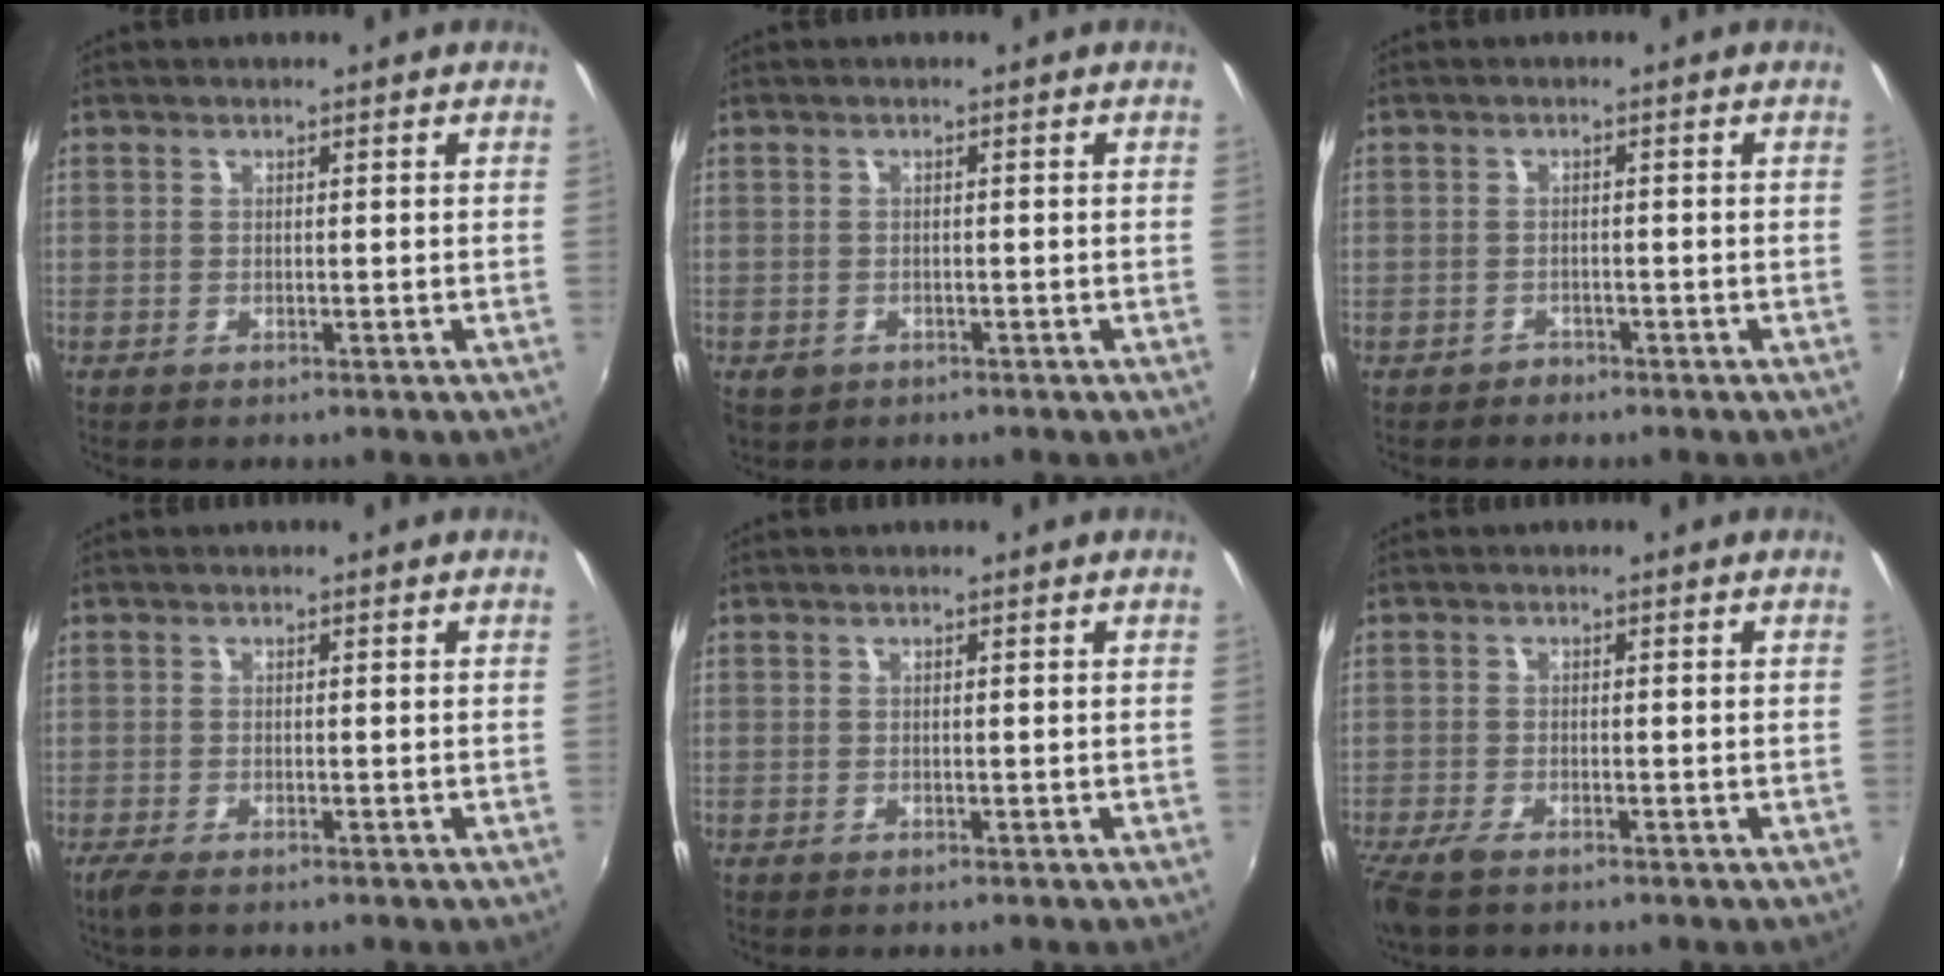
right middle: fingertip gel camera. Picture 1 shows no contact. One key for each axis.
{"total": 2.2, "fx": -1.0, "fy": 1.8, "fz": 0.8, "tx": -0.020, "ty": -0.004, "tz": -0.013}
{"total": 1.5, "fx": -1.2, "fy": 0.9, "fz": -0.2, "tx": 0.000, "ty": 0.006, "tz": -0.018}
{"total": 2.1, "fx": -1.5, "fy": 0.3, "fz": 1.5, "tx": -0.033, "ty": -0.010, "tz": -0.029}
{"total": 0.0}
{"total": 4.4, "fx": -3.3, "fy": 1.1, "fz": 2.7, "tx": -0.068, "ty": -0.019, "tz": -0.065}